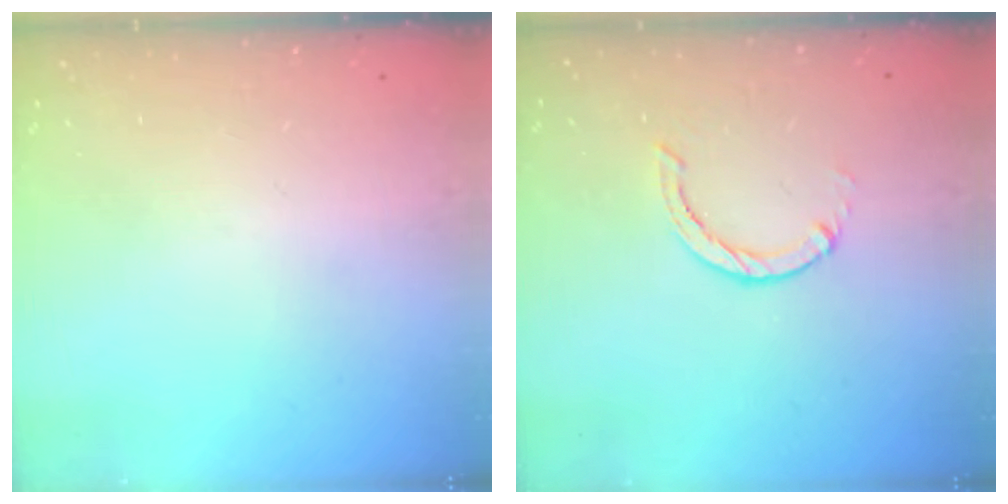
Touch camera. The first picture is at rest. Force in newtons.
{"total": 0.0}